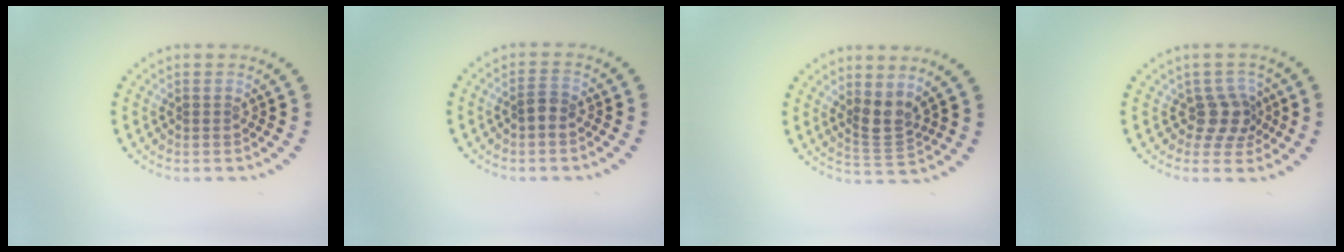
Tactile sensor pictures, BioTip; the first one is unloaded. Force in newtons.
{"total": 1.3, "press": 1.2, "slide": 0.5}
{"total": 2.7, "press": 2.2, "slide": 1.5}
{"total": 2.7, "press": 2.0, "slide": 1.8}